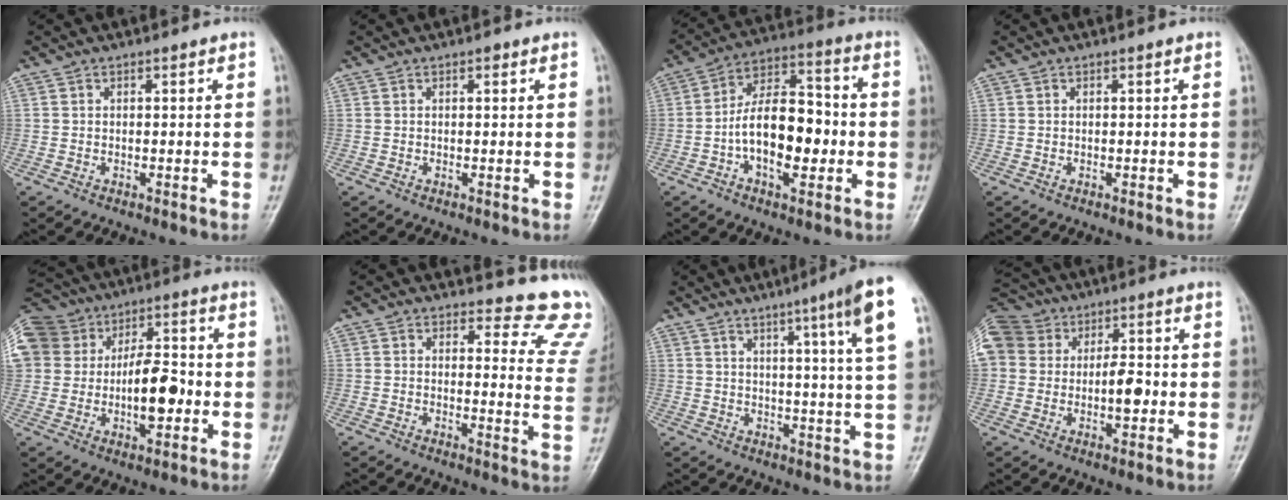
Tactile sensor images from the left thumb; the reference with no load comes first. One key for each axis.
{"total": 0.9, "fx": 0.3, "fy": 0.6, "fz": 0.7, "tx": -0.003, "ty": 0.002, "tz": 0.002}
{"total": 14.5, "fx": -2.7, "fy": 7.8, "fz": 11.9, "tx": -0.185, "ty": 0.035, "tz": -0.054}
{"total": 0.0}
{"total": 26.6, "fx": 0.6, "fy": 18.9, "fz": 18.7, "tx": -0.371, "ty": 0.052, "tz": 0.023}
{"total": 12.0, "fx": 11.6, "fy": 3.3, "fz": 0.6, "tx": 0.044, "ty": -0.123, "tz": 0.090}
{"total": 12.0, "fx": 6.0, "fy": -0.1, "fz": 10.4, "tx": -0.148, "ty": -0.023, "tz": 0.078}
{"total": 18.8, "fx": 1.2, "fy": 13.9, "fz": 12.7, "tx": -0.234, "ty": 0.031, "tz": 0.024}